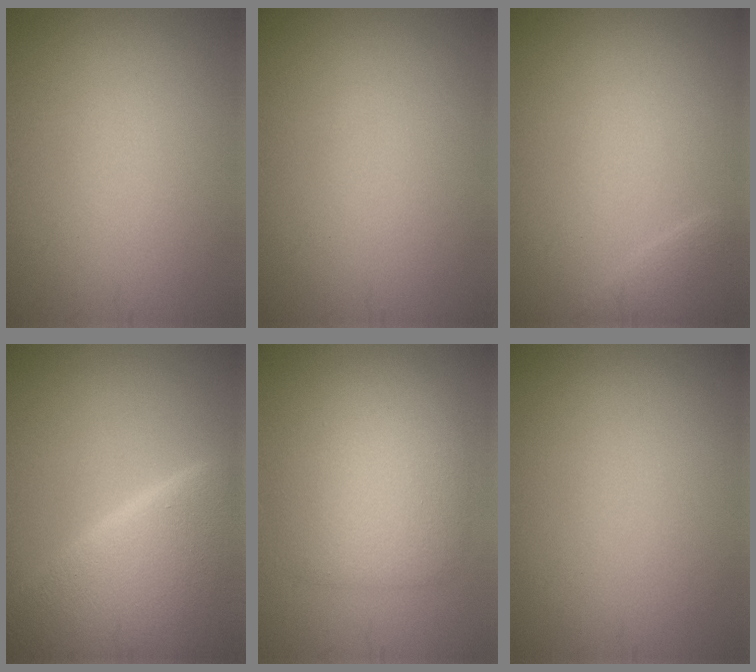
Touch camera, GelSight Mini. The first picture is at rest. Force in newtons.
{"total": 0.0}
{"total": 1.4, "press": 1.4, "slide": 0.1}
{"total": 12.5, "press": 12.5, "slide": 0.8}
{"total": 5.3, "press": 5.3, "slide": 0.3}
{"total": 0.0}